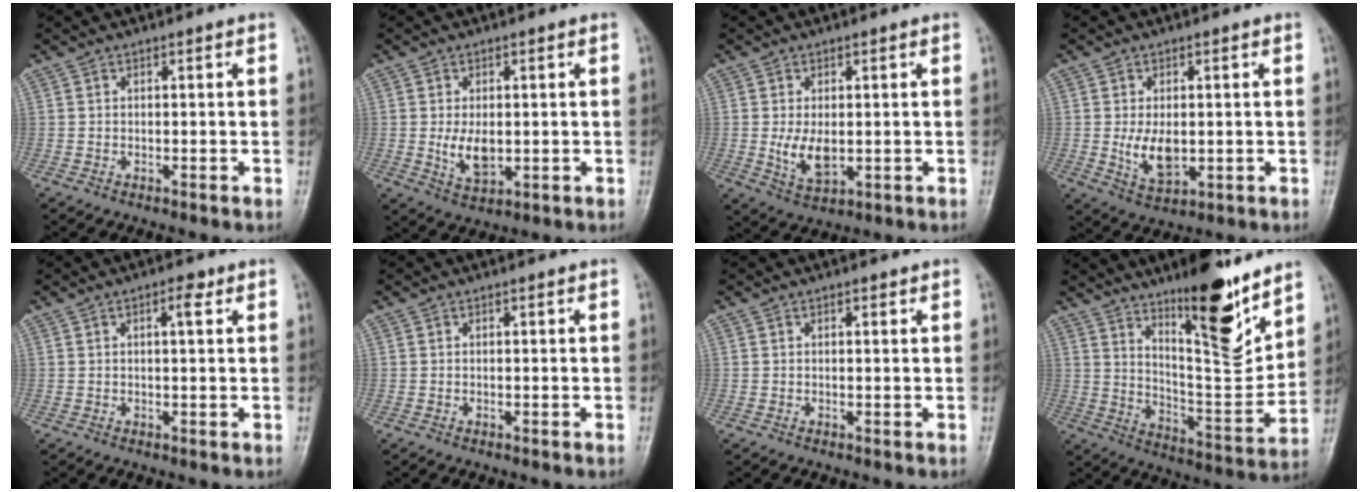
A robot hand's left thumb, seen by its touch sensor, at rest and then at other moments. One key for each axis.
{"total": 5.7, "fx": -0.1, "fy": 3.4, "fz": 4.7, "tx": -0.075, "ty": -0.012, "tz": 0.008}
{"total": 5.9, "fx": -0.2, "fy": 3.4, "fz": 4.8, "tx": -0.083, "ty": -0.014, "tz": 0.006}
{"total": 6.6, "fx": -0.1, "fy": 3.9, "fz": 5.4, "tx": -0.085, "ty": -0.014, "tz": 0.008}
{"total": 2.6, "fx": 1.2, "fy": 0.9, "fz": 2.2, "tx": -0.031, "ty": -0.001, "tz": 0.015}
{"total": 0.0}
{"total": 0.9, "fx": 0.5, "fy": 0.4, "fz": 0.6, "tx": -0.008, "ty": -0.001, "tz": 0.006}
{"total": 17.9, "fx": 12.0, "fy": 4.6, "fz": 12.5, "tx": -0.152, "ty": -0.095, "tz": 0.202}